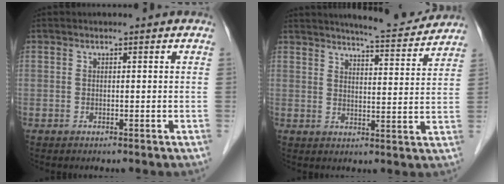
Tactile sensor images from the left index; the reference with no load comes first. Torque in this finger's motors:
{"motor_torque": [0.69, -0.63, 0.48, 0.10]}